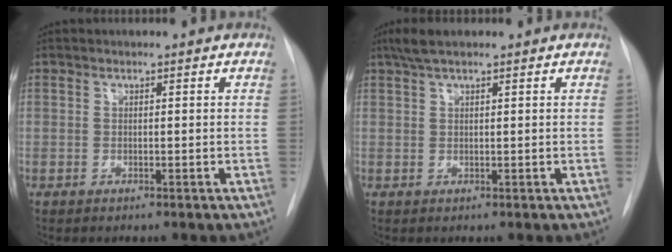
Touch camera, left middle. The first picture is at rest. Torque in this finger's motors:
{"motor_torque": [0.41, -0.25, 0.03, 0.01]}